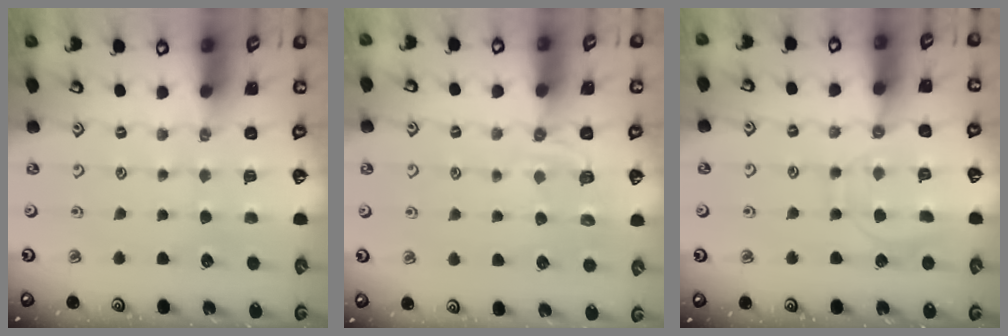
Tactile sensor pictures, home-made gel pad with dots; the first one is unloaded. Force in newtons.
{"total": 4.2, "press": 3.6, "slide": 2.2}
{"total": 10.1, "press": 10.0, "slide": 0.9}